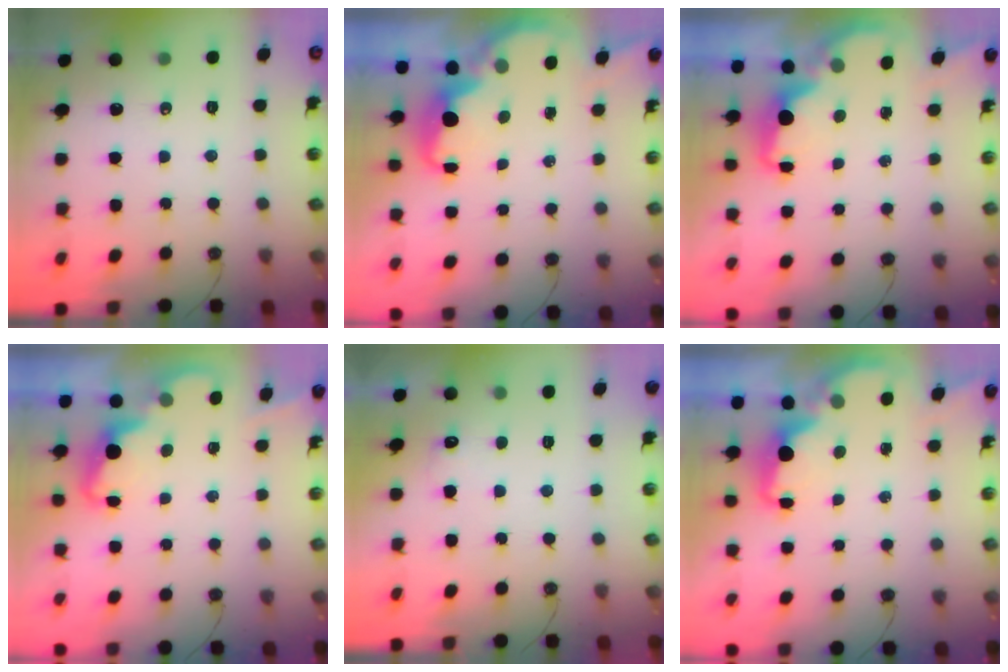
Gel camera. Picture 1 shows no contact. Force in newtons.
{"total": 2.4, "press": 2.3, "slide": 0.7}
{"total": 1.9, "press": 1.7, "slide": 0.7}
{"total": 2.4, "press": 2.4, "slide": 0.5}
{"total": 3.7, "press": 3.6, "slide": 1.0}
{"total": 1.9, "press": 1.7, "slide": 0.7}